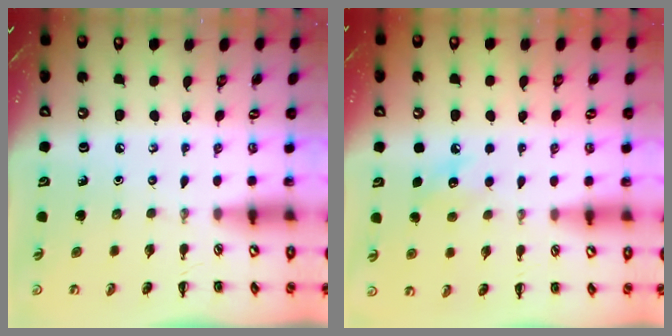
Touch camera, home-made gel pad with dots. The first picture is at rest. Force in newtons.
{"total": 7.6, "press": 7.3, "slide": 2.2}